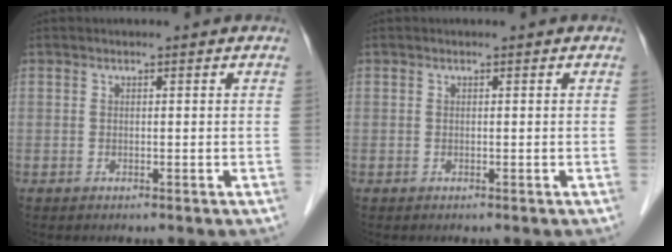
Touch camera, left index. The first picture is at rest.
{"total": 0.0}